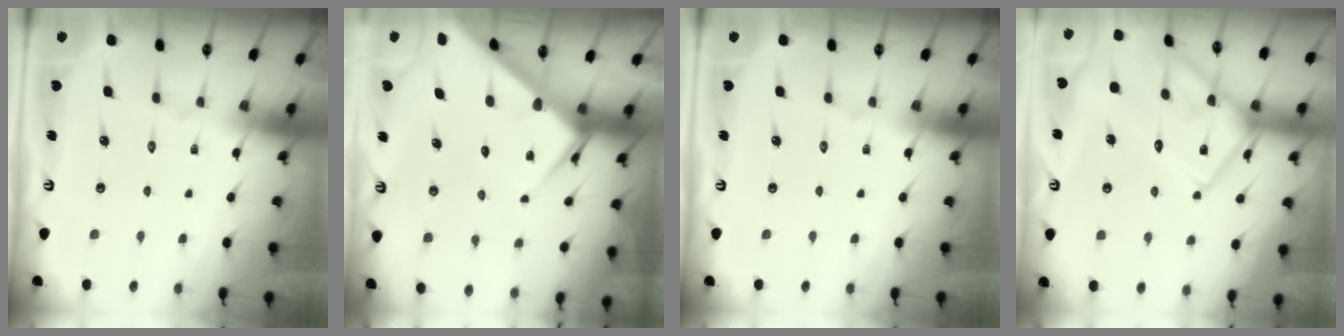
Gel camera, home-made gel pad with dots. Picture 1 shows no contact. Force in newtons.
{"total": 6.9, "press": 6.9, "slide": 0.5}
{"total": 0.0}
{"total": 15.9, "press": 15.9, "slide": 1.0}